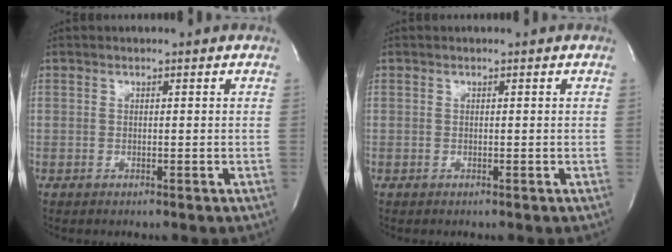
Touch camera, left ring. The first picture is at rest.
{"total": 0.0}